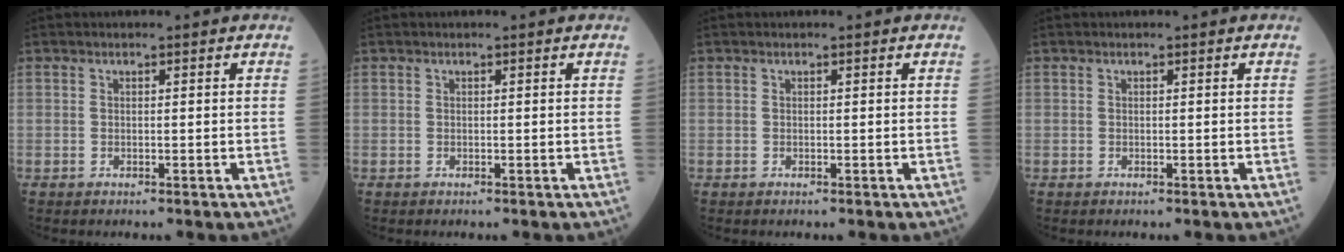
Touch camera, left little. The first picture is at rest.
{"total": 0.0}
{"total": 0.0}
{"total": 0.0}